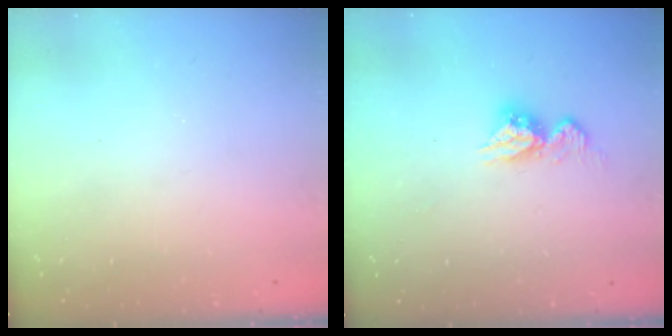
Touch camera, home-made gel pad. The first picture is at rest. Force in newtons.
{"total": 8.6, "press": 8.5, "slide": 0.7}